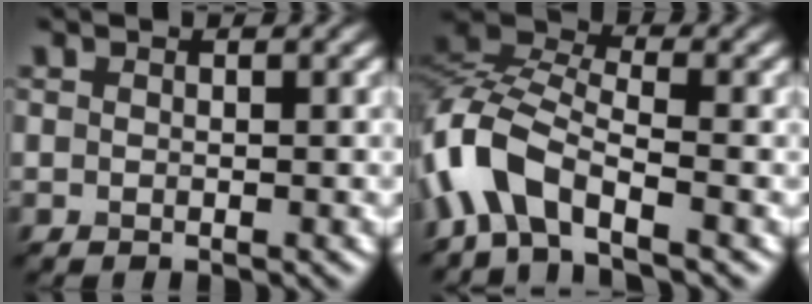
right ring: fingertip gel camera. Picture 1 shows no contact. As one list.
[{"total": 7.4, "force": [-3.9, 3.7, 5.1], "torque": [-0.108, 0.013, -0.092]}]